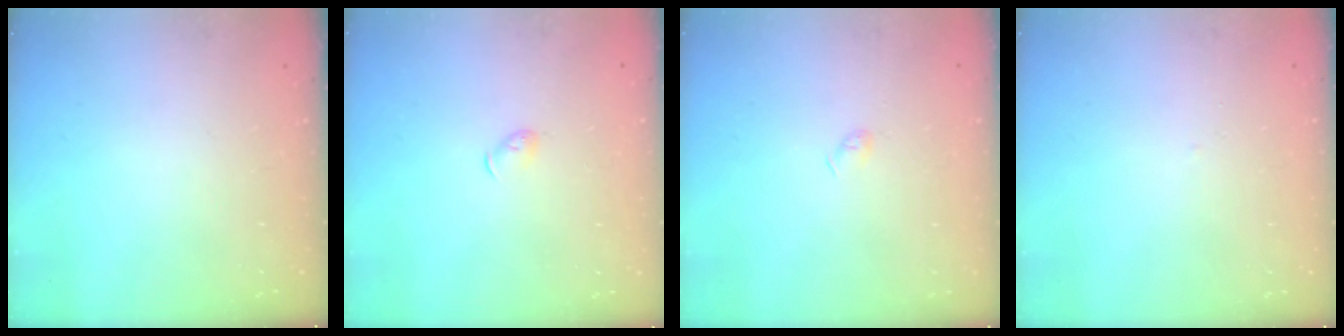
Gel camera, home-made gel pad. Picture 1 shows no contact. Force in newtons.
{"total": 3.7, "press": 3.6, "slide": 0.9}
{"total": 2.6, "press": 2.5, "slide": 0.4}
{"total": 1.4, "press": 1.4, "slide": 0.3}